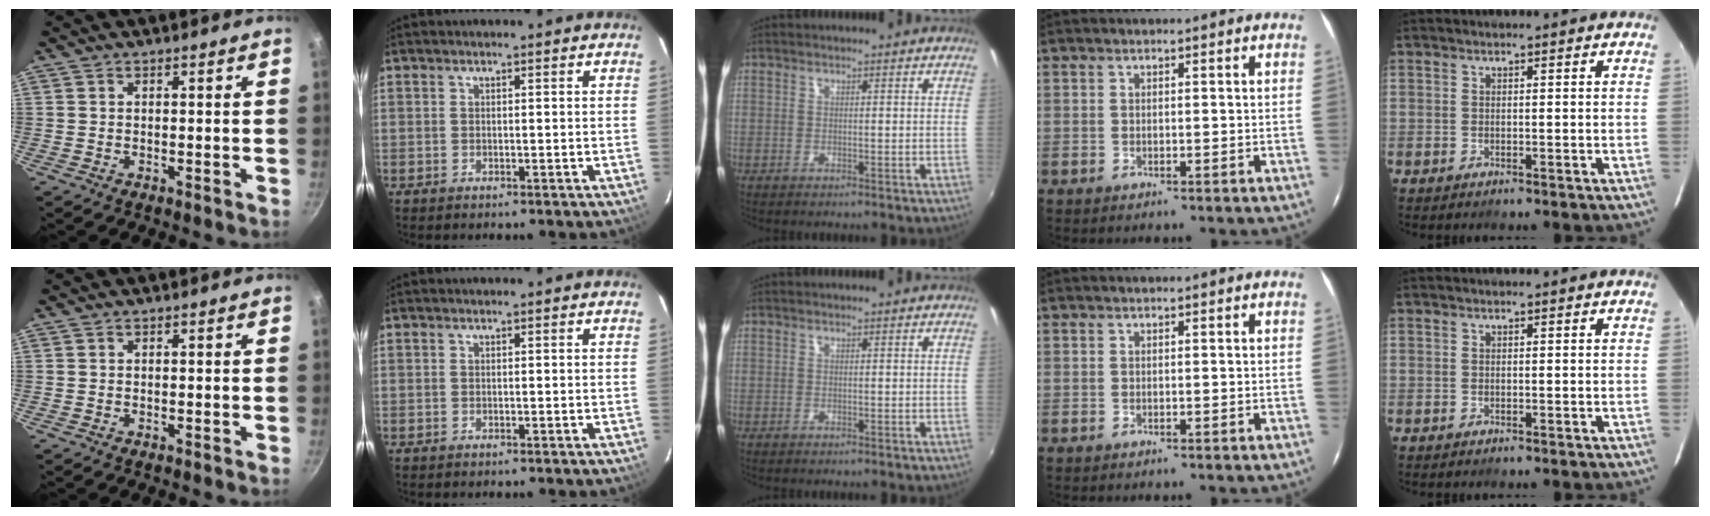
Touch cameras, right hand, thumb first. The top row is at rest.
{}